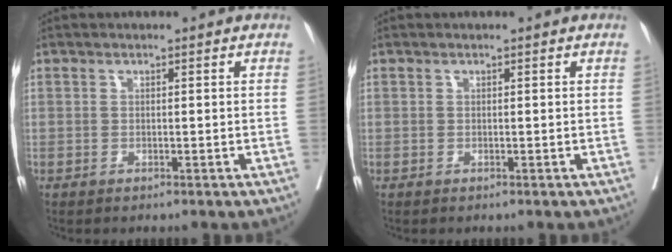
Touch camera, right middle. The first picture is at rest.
{"total": 0.0}